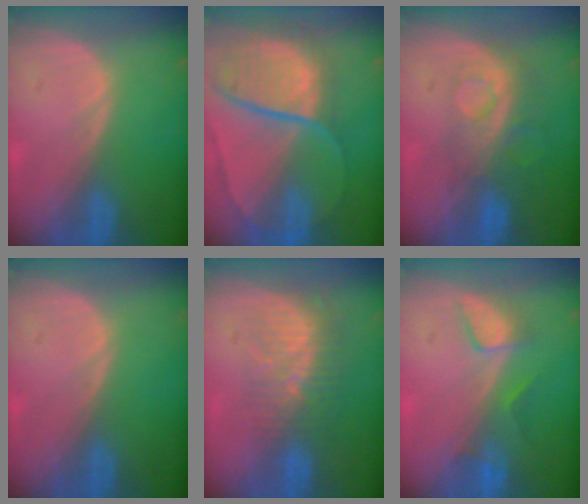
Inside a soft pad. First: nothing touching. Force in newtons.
{"total": 10.7, "press": 9.0, "slide": 5.9}
{"total": 8.5, "press": 7.1, "slide": 4.6}
{"total": 0.0}
{"total": 8.5, "press": 7.4, "slide": 4.1}
{"total": 3.4, "press": 3.4, "slide": 0.3}